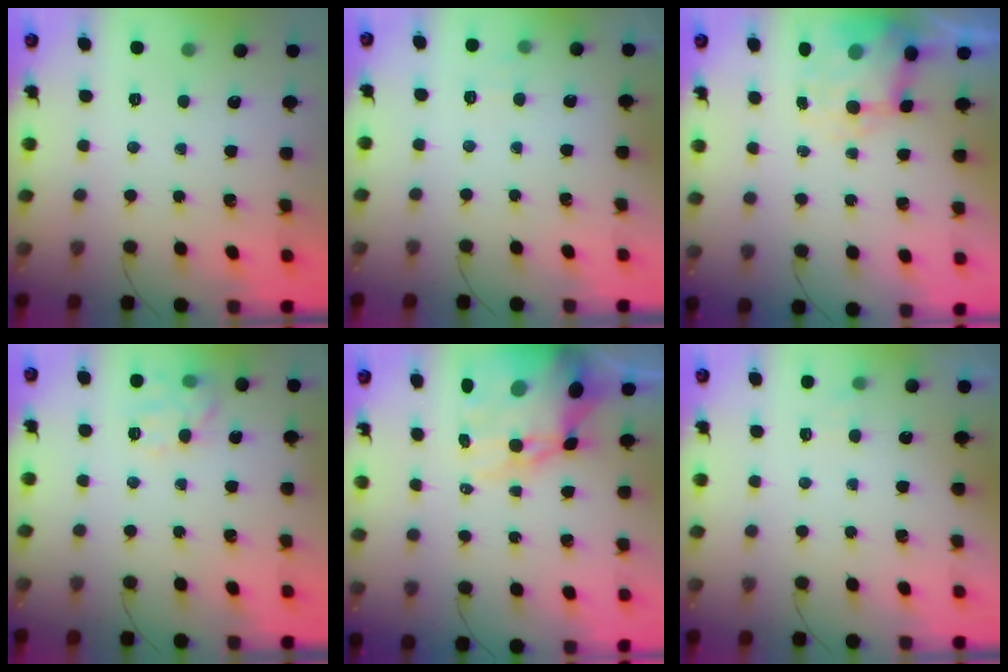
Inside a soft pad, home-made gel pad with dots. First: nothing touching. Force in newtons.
{"total": 6.0, "press": 5.8, "slide": 1.6}
{"total": 7.1, "press": 6.9, "slide": 1.3}
{"total": 8.2, "press": 8.2, "slide": 0.4}
{"total": 19.4, "press": 18.9, "slide": 4.6}
{"total": 1.6, "press": 1.2, "slide": 1.1}